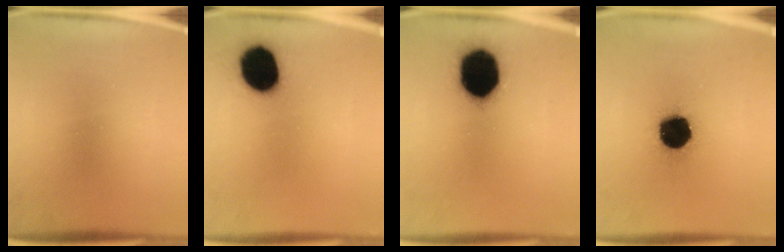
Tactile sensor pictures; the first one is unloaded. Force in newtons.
{"total": 14.1}
{"total": 19.1}
{"total": 17.5}